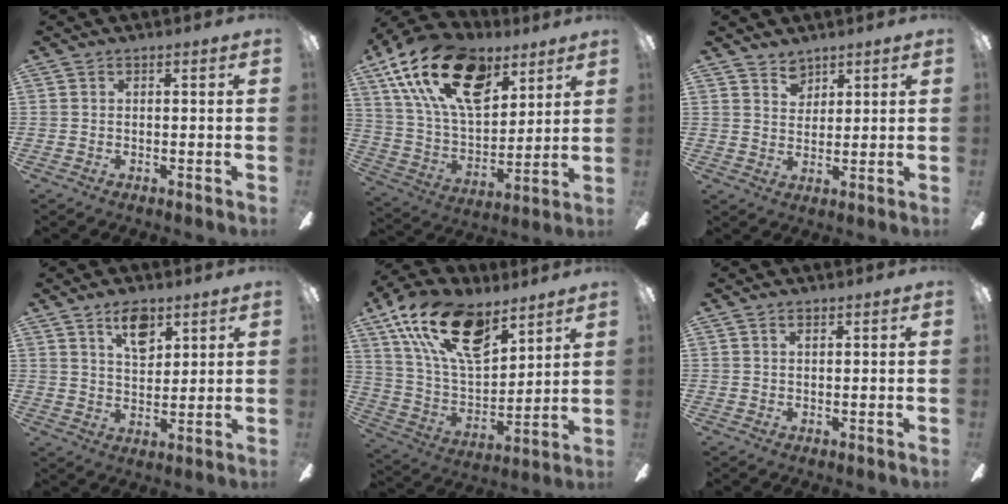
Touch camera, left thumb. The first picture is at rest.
{"total": 23.9, "force": [12.6, 13.0, 15.6], "torque": [-0.290, -0.057, 0.223]}
{"total": 4.3, "force": [3.4, 2.6, 0.3], "torque": [-0.001, -0.015, 0.063]}
{"total": 7.7, "force": [5.0, 3.8, 4.4], "torque": [-0.061, -0.018, 0.084]}
{"total": 21.9, "force": [13.0, 10.5, 14.1], "torque": [-0.281, -0.061, 0.231]}
{"total": 1.1, "force": [0.6, 0.5, 0.7], "torque": [-0.008, -0.003, 0.010]}